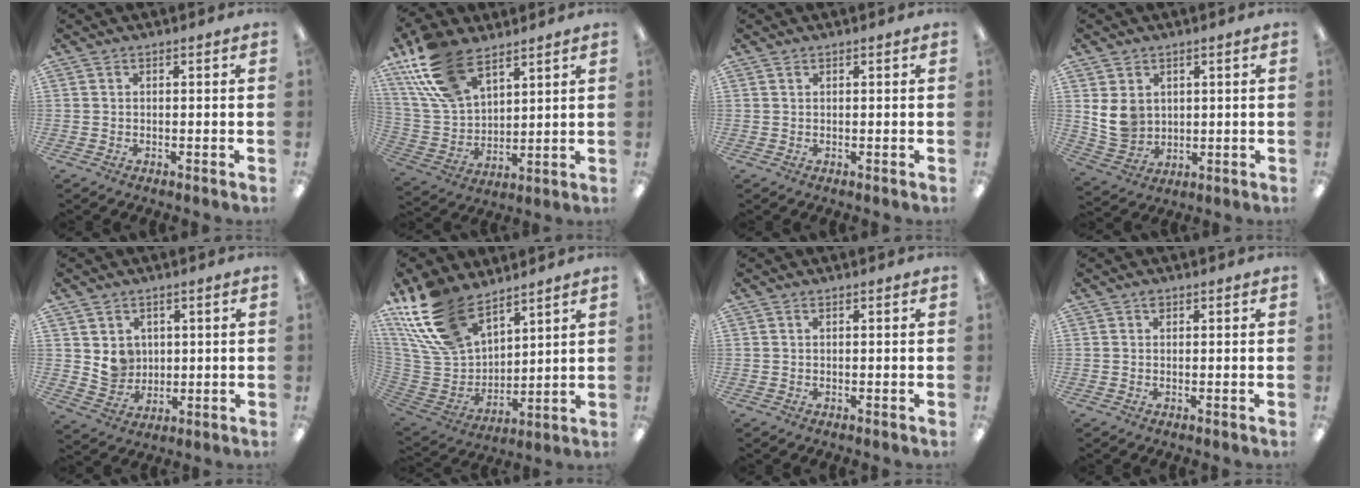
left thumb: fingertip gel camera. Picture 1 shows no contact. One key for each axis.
{"total": 18.1, "fx": 11.4, "fy": 9.5, "fz": 10.3, "tx": -0.232, "ty": -0.034, "tz": 0.214}
{"total": 0.7, "fx": 0.4, "fy": 0.3, "fz": 0.4, "tx": -0.008, "ty": 0.003, "tz": 0.008}
{"total": 7.4, "fx": 2.2, "fy": 6.2, "fz": 3.3, "tx": -0.065, "ty": -0.003, "tz": 0.043}
{"total": 6.4, "fx": 2.6, "fy": 5.8, "fz": 1.1, "tx": -0.009, "ty": -0.010, "tz": 0.051}
{"total": 20.1, "fx": 13.9, "fy": 10.6, "fz": 9.9, "tx": -0.234, "ty": -0.064, "tz": 0.262}
{"total": 0.5, "fx": 0.3, "fy": 0.2, "fz": 0.4, "tx": -0.009, "ty": 0.003, "tz": 0.005}
{"total": 1.0, "fx": 0.6, "fy": 0.6, "fz": 0.5, "tx": -0.004, "ty": -0.001, "tz": 0.008}